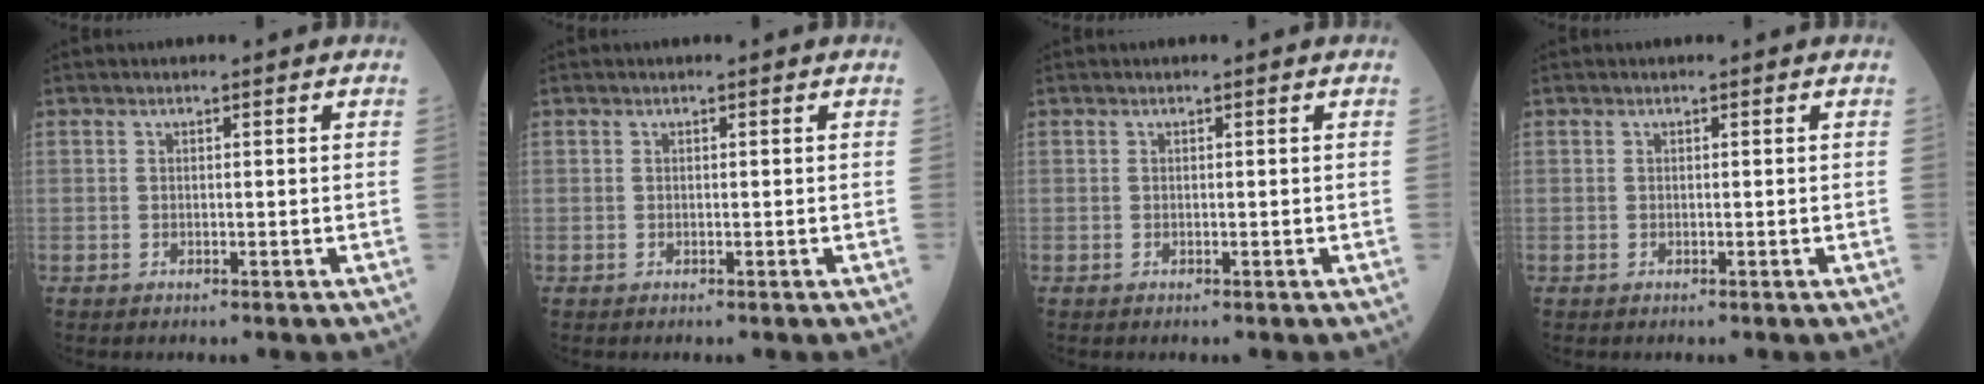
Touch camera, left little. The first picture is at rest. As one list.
[{"total": 0.0}, {"total": 0.0}, {"total": 0.0}]